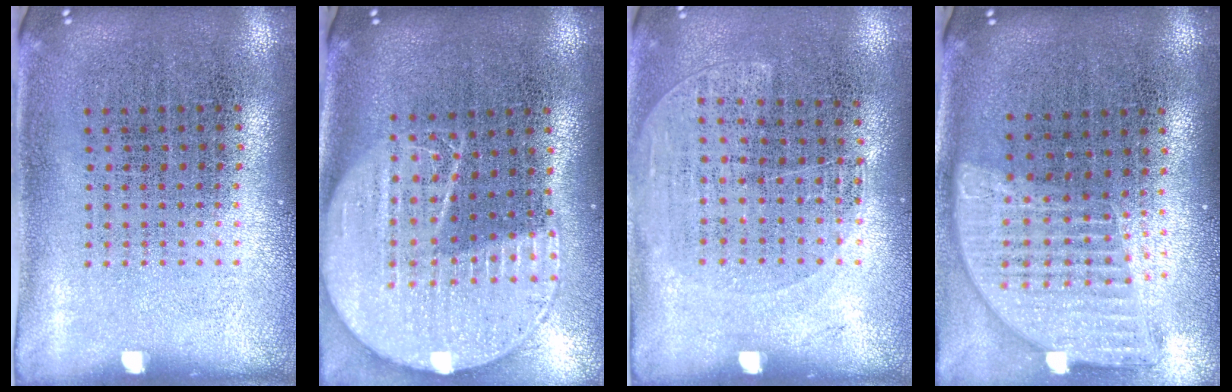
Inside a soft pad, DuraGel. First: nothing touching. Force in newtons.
{"total": 2.1, "press": 1.8, "slide": 1.0}
{"total": 1.3, "press": 1.0, "slide": 0.7}
{"total": 1.7, "press": 1.5, "slide": 0.9}